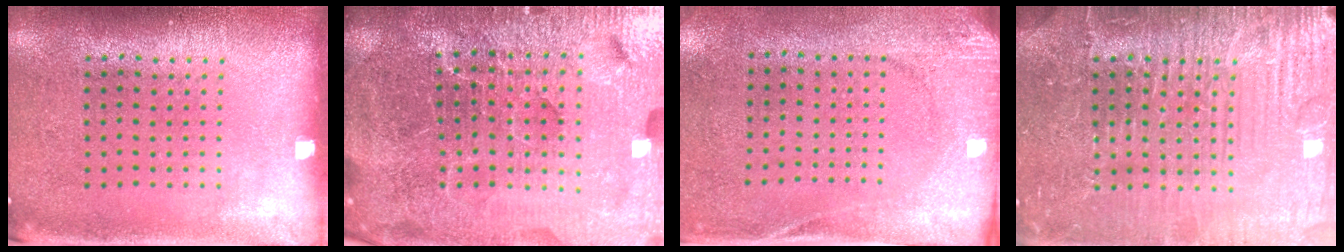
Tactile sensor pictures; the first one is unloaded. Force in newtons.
{"total": 7.2, "press": 6.2, "slide": 3.5}
{"total": 2.7, "press": 2.1, "slide": 1.7}
{"total": 7.6, "press": 7.6, "slide": 0.9}